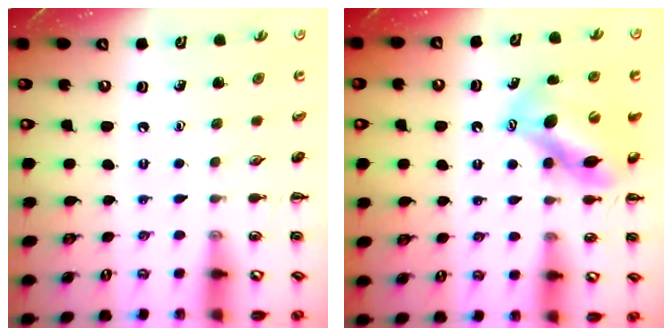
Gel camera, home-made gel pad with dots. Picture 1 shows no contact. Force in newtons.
{"total": 12.4, "press": 12.0, "slide": 3.1}